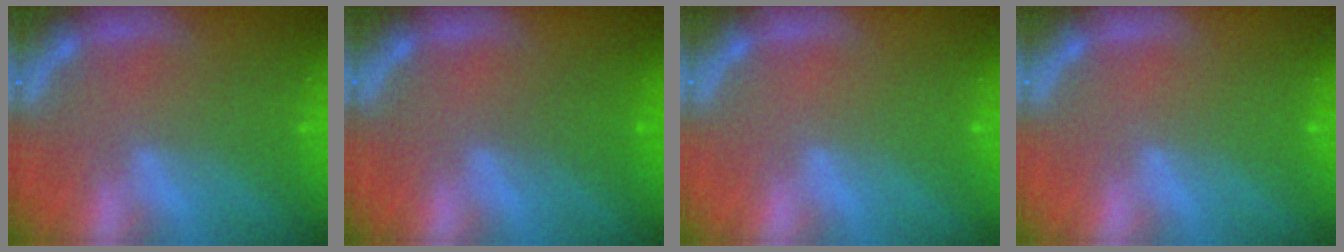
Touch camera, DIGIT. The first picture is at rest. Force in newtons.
{"total": 1.5}
{"total": 0.0}
{"total": 0.0}